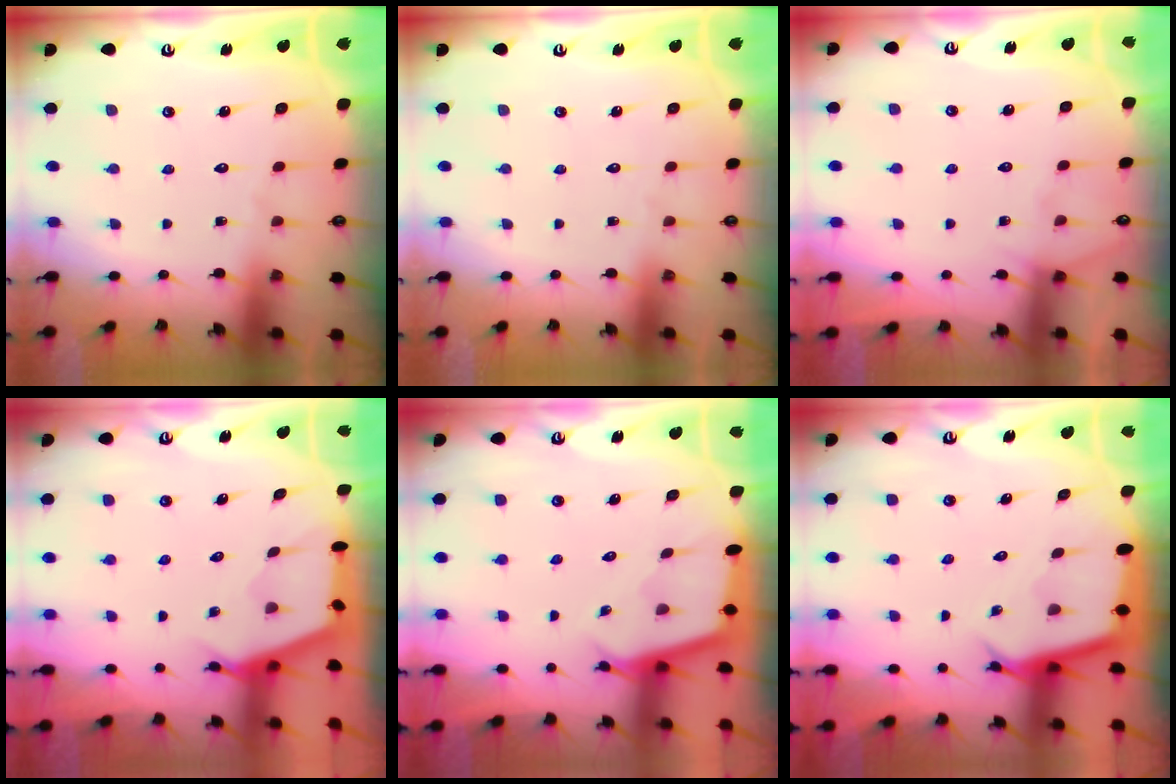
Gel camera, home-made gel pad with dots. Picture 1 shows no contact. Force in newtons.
{"total": 0.0}
{"total": 3.8, "press": 3.7, "slide": 0.5}
{"total": 2.7, "press": 2.6, "slide": 0.4}
{"total": 2.4, "press": 2.4, "slide": 0.1}
{"total": 2.9, "press": 2.9, "slide": 0.0}